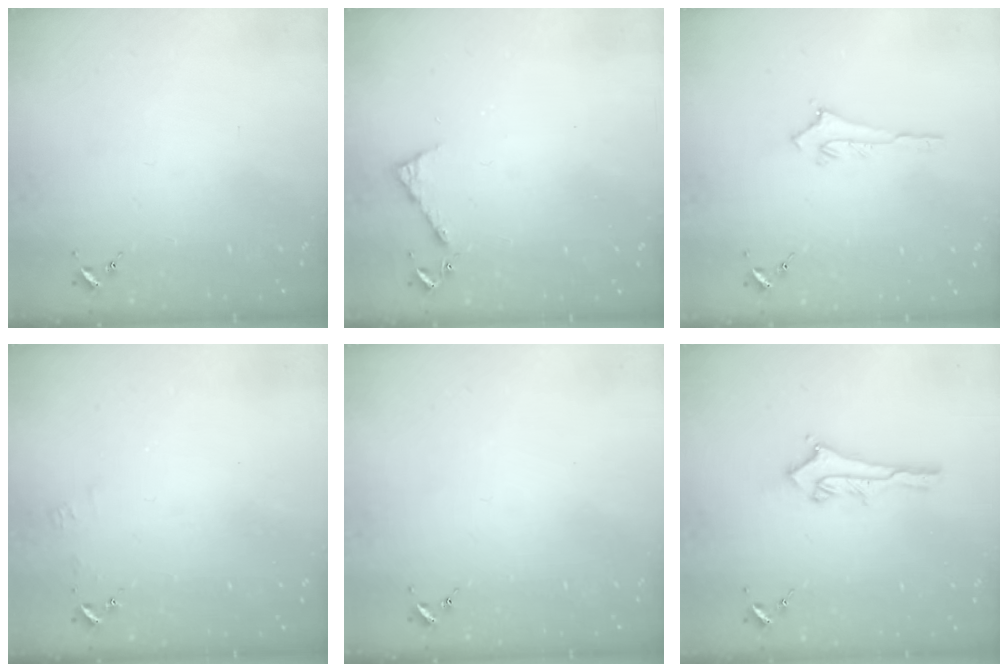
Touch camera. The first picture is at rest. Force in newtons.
{"total": 4.9, "press": 4.8, "slide": 0.5}
{"total": 2.9, "press": 2.9, "slide": 0.2}
{"total": 4.2, "press": 4.2, "slide": 0.5}
{"total": 0.0}
{"total": 12.5, "press": 12.5, "slide": 1.2}